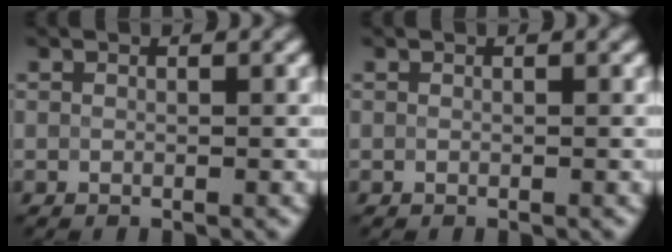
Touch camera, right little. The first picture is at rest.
{"total": 0.0}